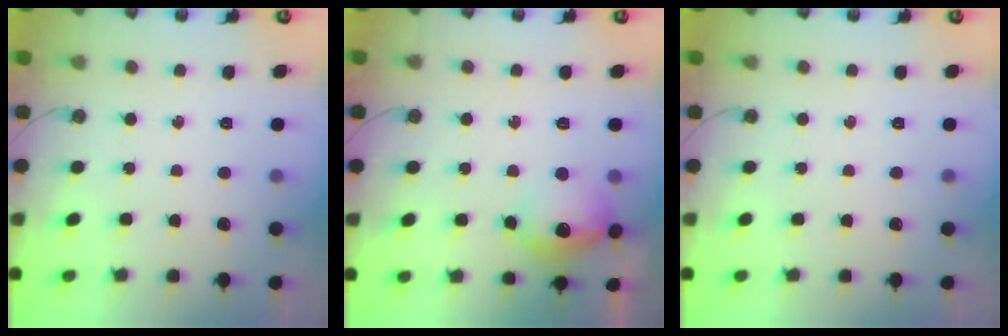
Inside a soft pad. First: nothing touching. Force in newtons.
{"total": 13.6, "press": 13.6, "slide": 1.1}
{"total": 0.0}